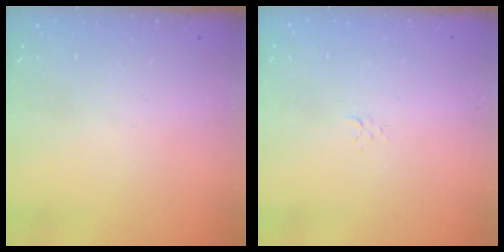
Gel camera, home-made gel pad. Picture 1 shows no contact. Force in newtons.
{"total": 3.1, "press": 3.1, "slide": 0.2}